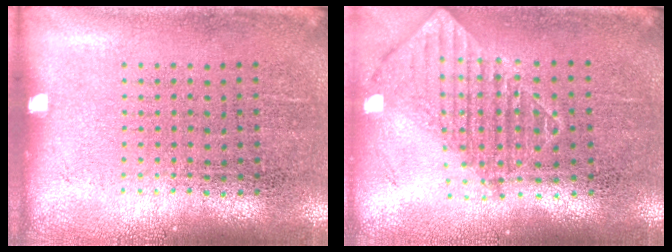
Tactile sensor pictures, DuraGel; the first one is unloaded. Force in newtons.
{"total": 1.2, "press": 1.1, "slide": 0.6}